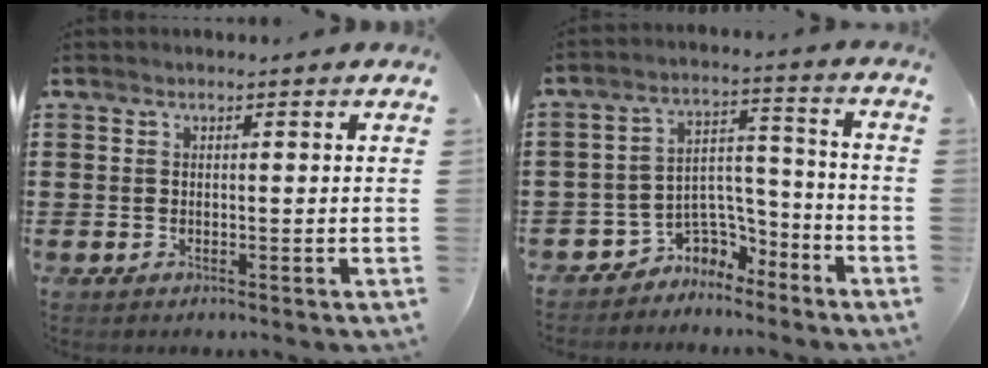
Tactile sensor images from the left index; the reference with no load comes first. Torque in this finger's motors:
{"motor_torque": [-0.10, 0.27, -0.01, -0.01]}